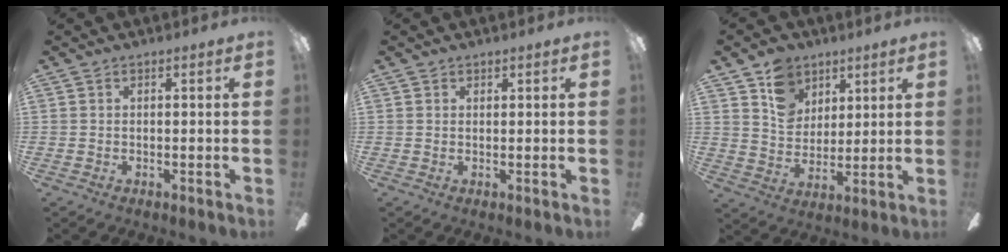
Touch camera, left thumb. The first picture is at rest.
{"total": 1.0, "force": [0.8, 0.5, -0.4], "torque": [0.007, -0.001, 0.016]}
{"total": 10.4, "force": [6.4, 7.8, 2.4], "torque": [-0.045, -0.027, 0.124]}